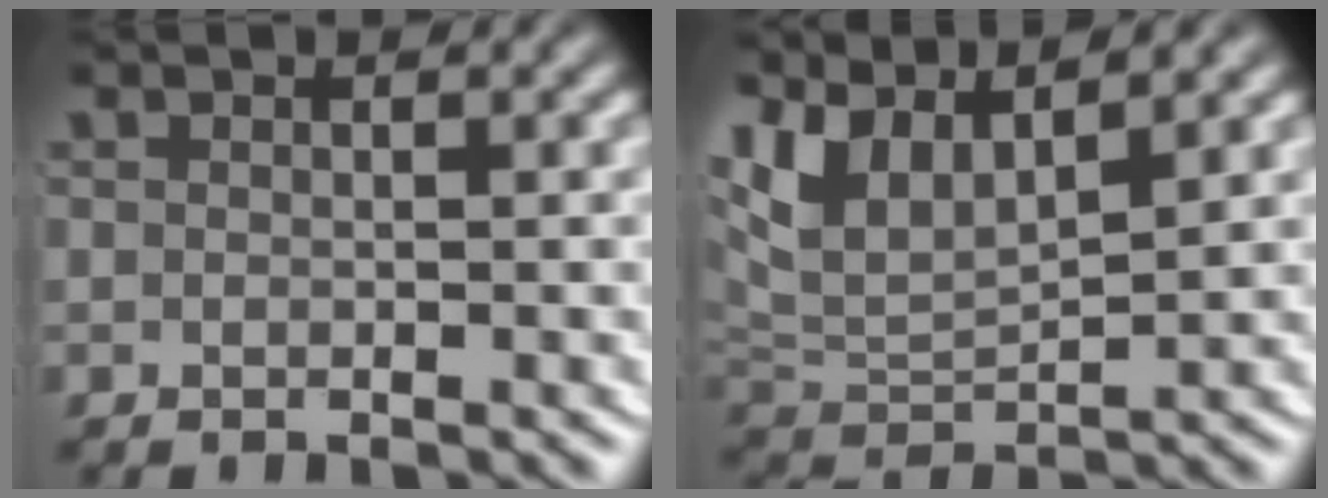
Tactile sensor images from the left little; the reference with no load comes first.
{"total": 8.1, "force": [2.9, 5.9, 4.8], "torque": [-0.135, -0.003, 0.050]}